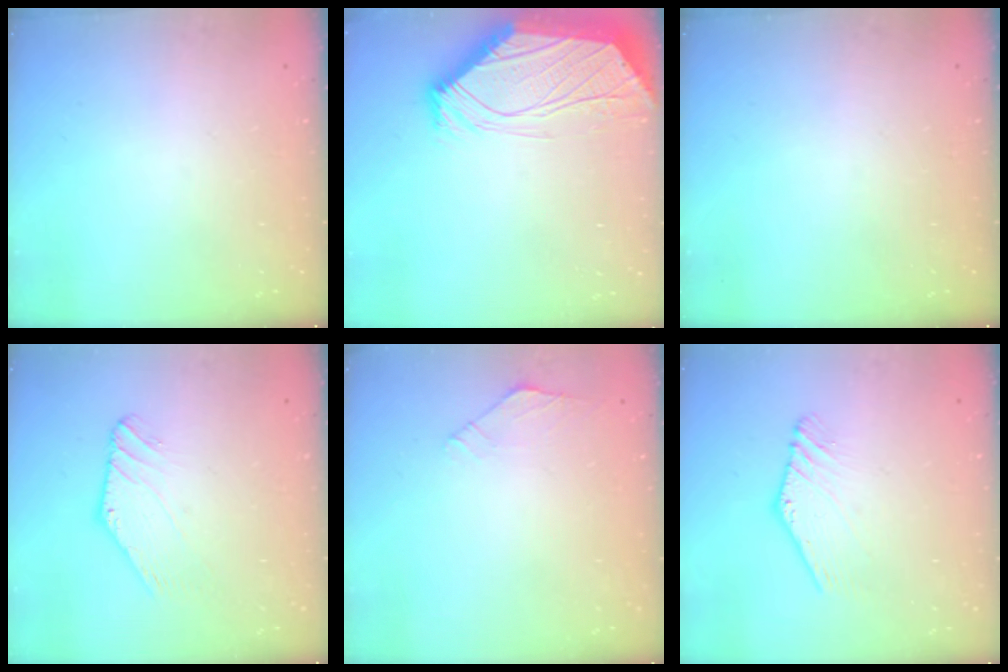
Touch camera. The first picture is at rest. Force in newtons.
{"total": 7.3, "press": 7.2, "slide": 0.9}
{"total": 0.0}
{"total": 1.0, "press": 1.0, "slide": 0.1}
{"total": 2.1, "press": 2.1, "slide": 0.5}
{"total": 1.2, "press": 1.2, "slide": 0.2}